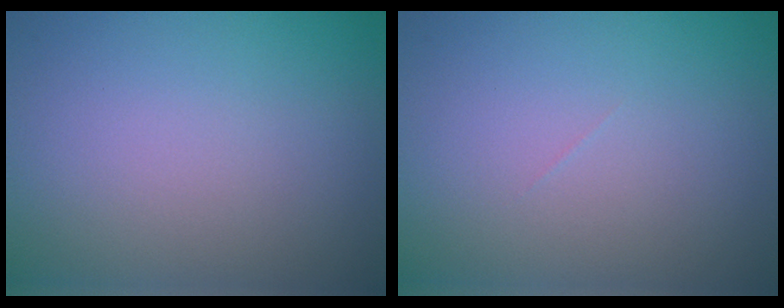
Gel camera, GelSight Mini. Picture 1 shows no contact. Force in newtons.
{"total": 0.0}